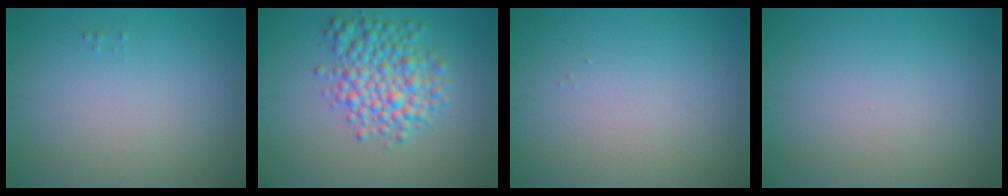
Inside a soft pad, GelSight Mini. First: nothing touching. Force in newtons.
{"total": 5.4, "press": 5.4, "slide": 0.1}
{"total": 0.0}
{"total": 0.0}